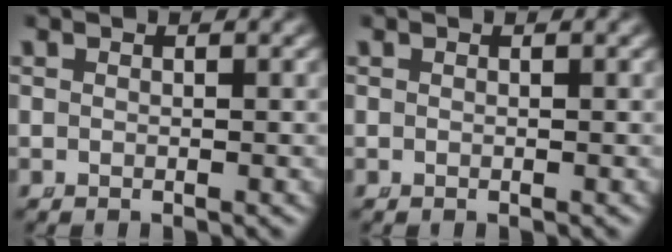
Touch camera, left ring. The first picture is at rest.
{"total": 0.0}